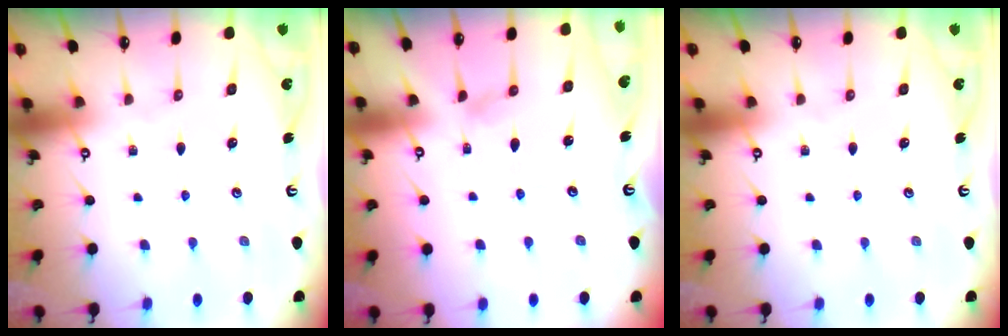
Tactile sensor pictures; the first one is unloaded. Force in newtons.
{"total": 0.0}
{"total": 0.0}